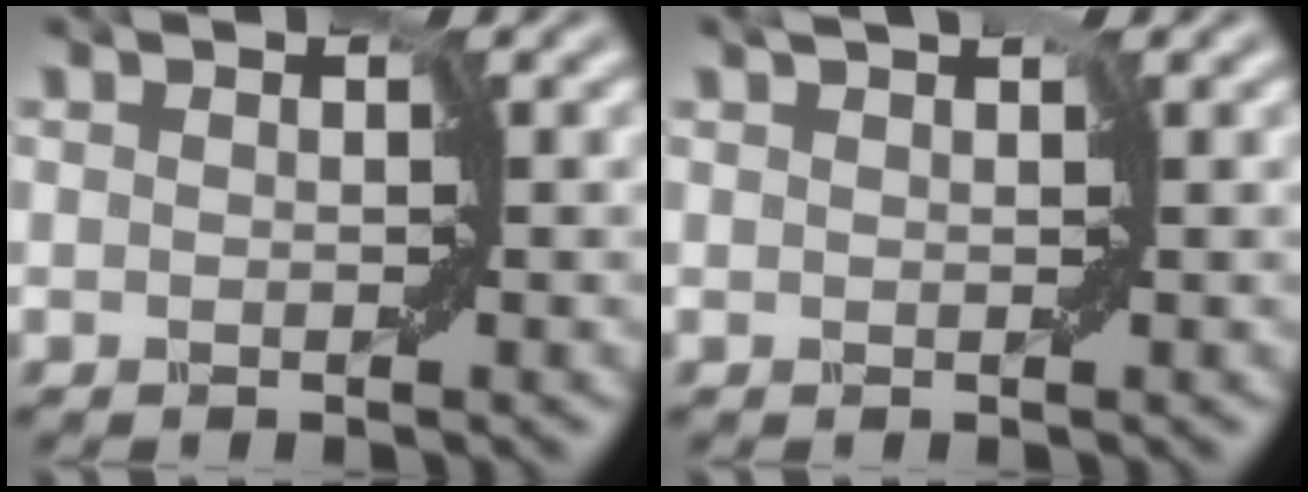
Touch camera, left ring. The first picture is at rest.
{"total": 1.7, "force": [1.1, 0.8, 1.0], "torque": [-0.011, 0.011, 0.001]}